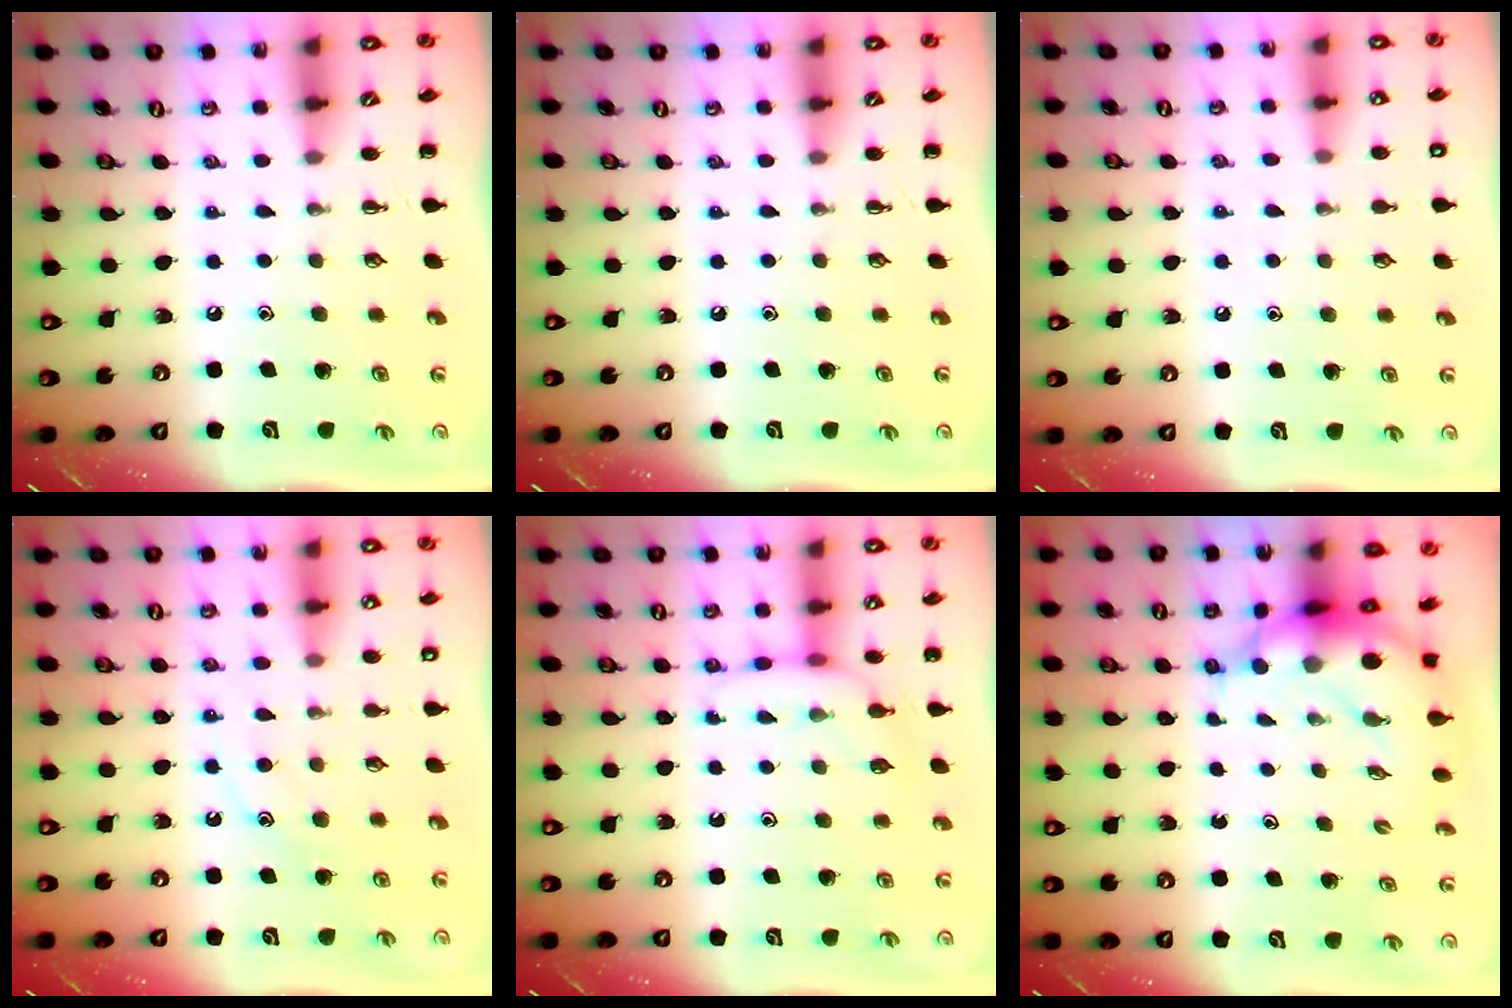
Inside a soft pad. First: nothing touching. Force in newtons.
{"total": 0.0}
{"total": 6.4, "press": 6.0, "slide": 2.1}
{"total": 11.8, "press": 11.7, "slide": 1.4}
{"total": 7.8, "press": 7.7, "slide": 1.2}
{"total": 7.4, "press": 7.2, "slide": 1.7}